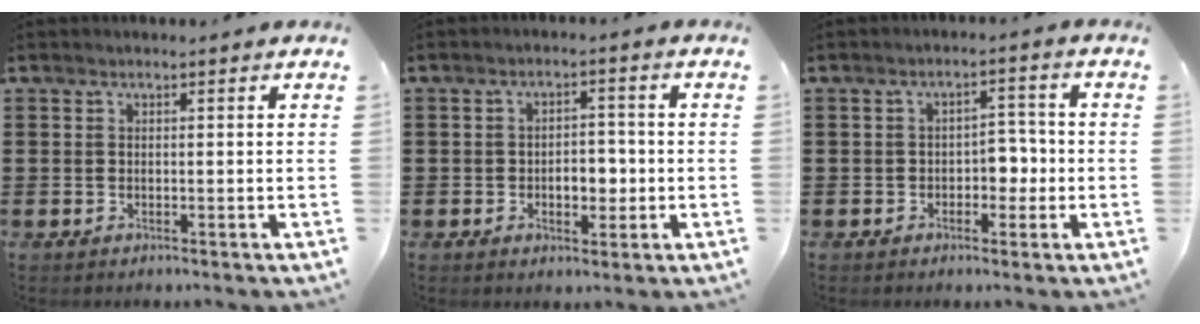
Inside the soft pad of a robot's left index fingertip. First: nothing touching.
{"total": 4.5, "force": [-0.9, 2.6, 3.6], "torque": [-0.062, 0.003, -0.022]}
{"total": 3.8, "force": [-1.1, 2.3, 2.9], "torque": [-0.048, 0.004, -0.026]}